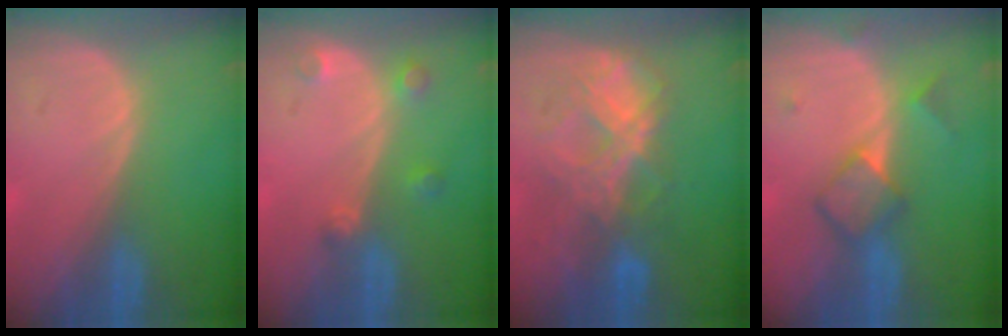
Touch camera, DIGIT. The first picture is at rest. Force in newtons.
{"total": 2.6, "press": 2.6, "slide": 0.4}
{"total": 8.3, "press": 7.4, "slide": 3.7}
{"total": 5.0, "press": 5.0, "slide": 0.5}